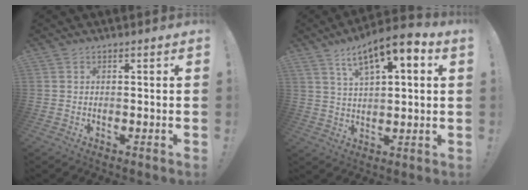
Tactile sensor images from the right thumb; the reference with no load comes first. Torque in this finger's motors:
{"motor_torque": [0.63, 0.94, 0.61, 0.61, 0.31]}